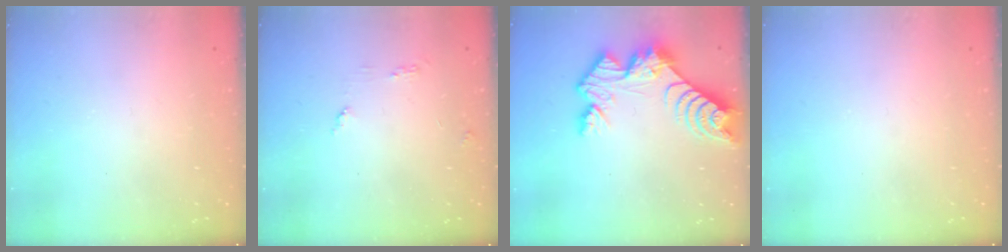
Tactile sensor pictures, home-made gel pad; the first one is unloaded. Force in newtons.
{"total": 3.9, "press": 3.9, "slide": 0.3}
{"total": 11.3, "press": 11.3, "slide": 0.8}
{"total": 0.0}